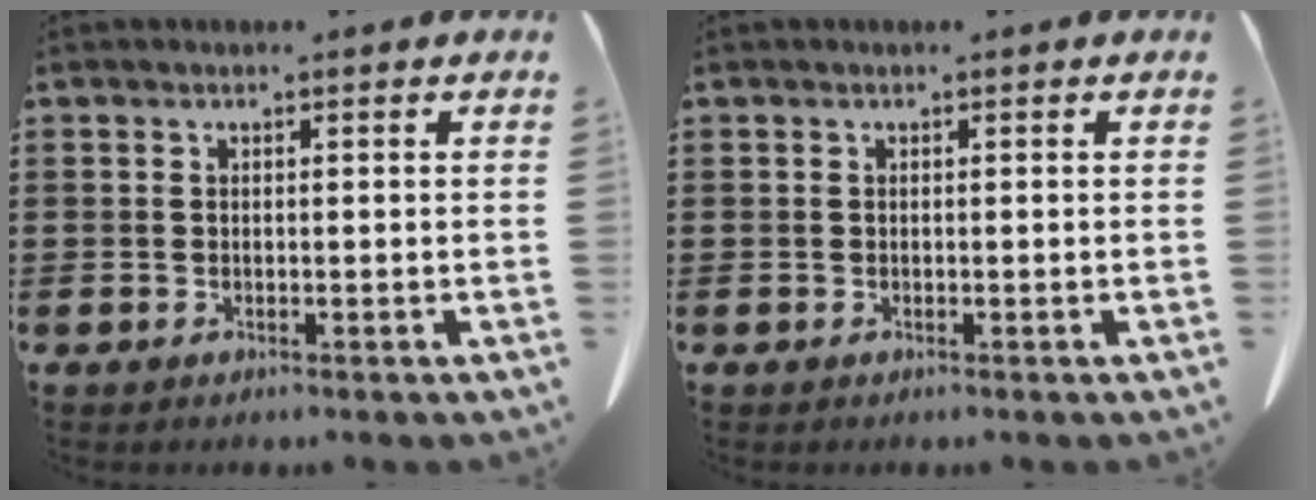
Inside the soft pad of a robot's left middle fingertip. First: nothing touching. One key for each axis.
{"total": 0.0}